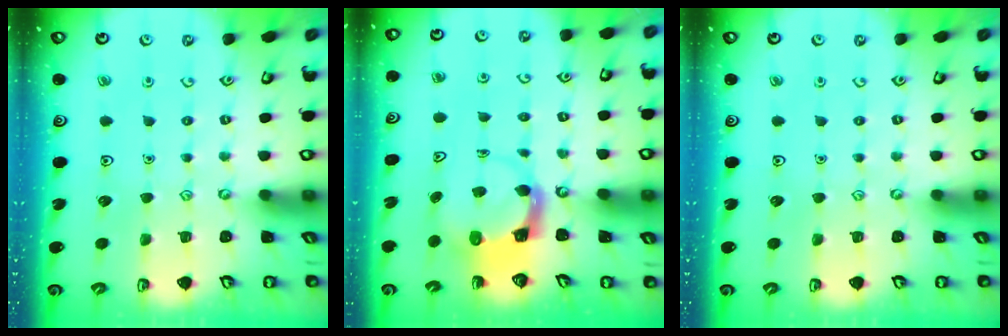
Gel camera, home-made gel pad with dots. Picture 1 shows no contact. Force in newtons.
{"total": 3.6, "press": 3.5, "slide": 0.5}
{"total": 0.0}